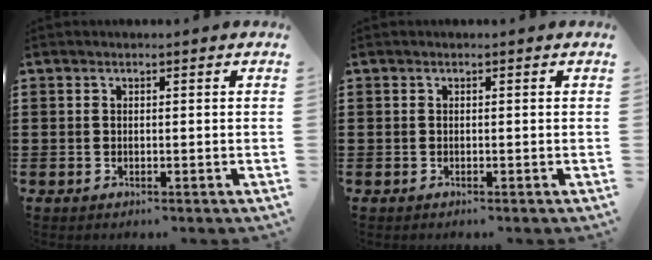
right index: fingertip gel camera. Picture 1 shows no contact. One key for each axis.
{"total": 0.0}